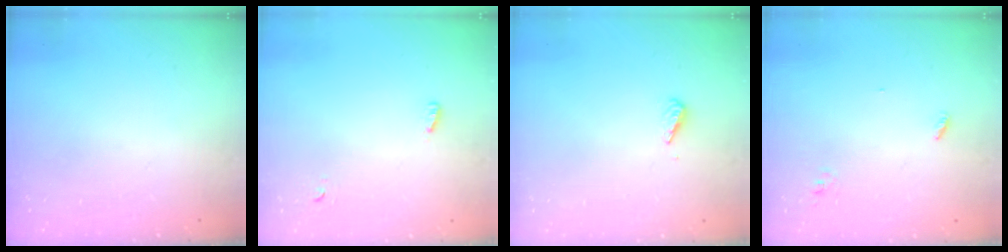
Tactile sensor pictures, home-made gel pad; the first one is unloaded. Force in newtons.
{"total": 2.8, "press": 2.7, "slide": 0.6}
{"total": 2.9, "press": 2.9, "slide": 0.4}
{"total": 2.8, "press": 2.8, "slide": 0.3}